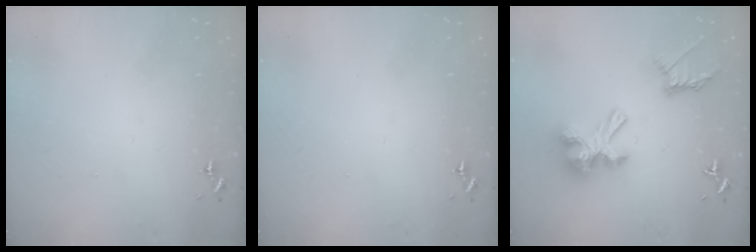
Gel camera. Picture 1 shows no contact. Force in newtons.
{"total": 0.0}
{"total": 17.8, "press": 17.8, "slide": 1.1}